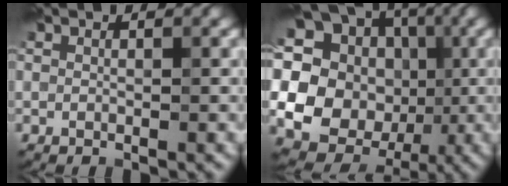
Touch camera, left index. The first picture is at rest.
{"total": 20.7, "force": [3.2, 18.7, 8.2], "torque": [-0.197, 0.031, 0.013]}